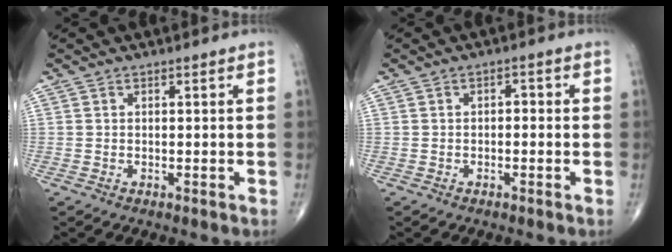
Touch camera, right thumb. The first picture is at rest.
{"total": 1.6, "force": [-0.1, 0.9, 1.2], "torque": [-0.012, 0.008, -0.006]}